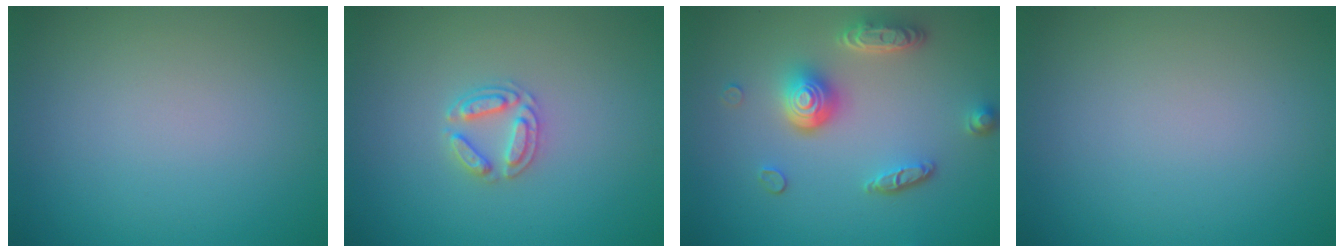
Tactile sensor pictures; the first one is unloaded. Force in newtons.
{"total": 2.5, "press": 2.5, "slide": 0.4}
{"total": 5.0, "press": 3.7, "slide": 3.3}
{"total": 0.0}